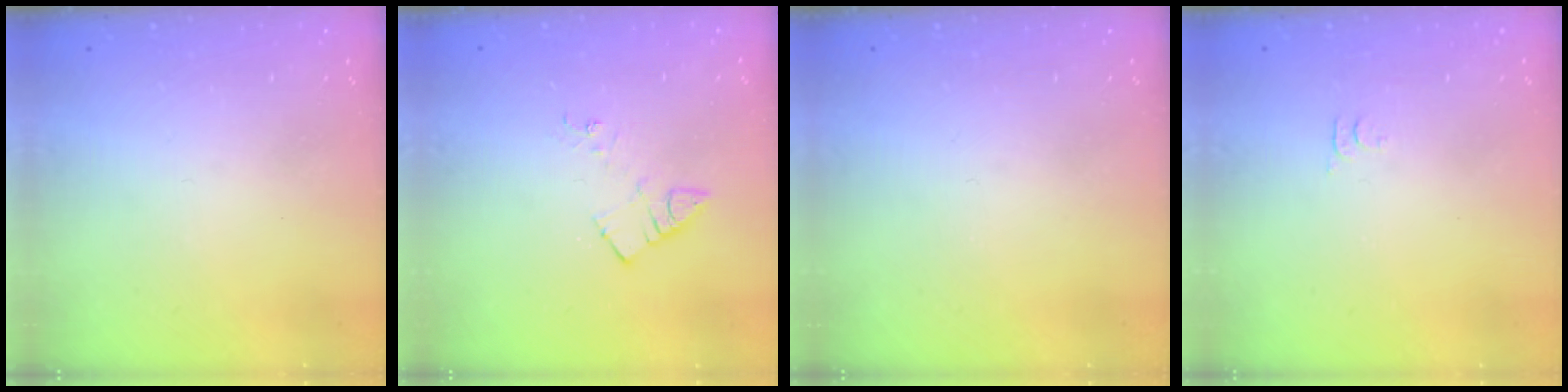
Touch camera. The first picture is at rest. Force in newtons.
{"total": 5.2, "press": 5.2, "slide": 0.7}
{"total": 0.0}
{"total": 3.4, "press": 3.4, "slide": 0.5}